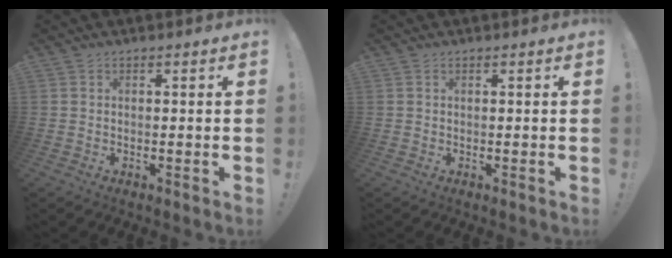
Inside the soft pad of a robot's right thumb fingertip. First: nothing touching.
{"total": 0.0}